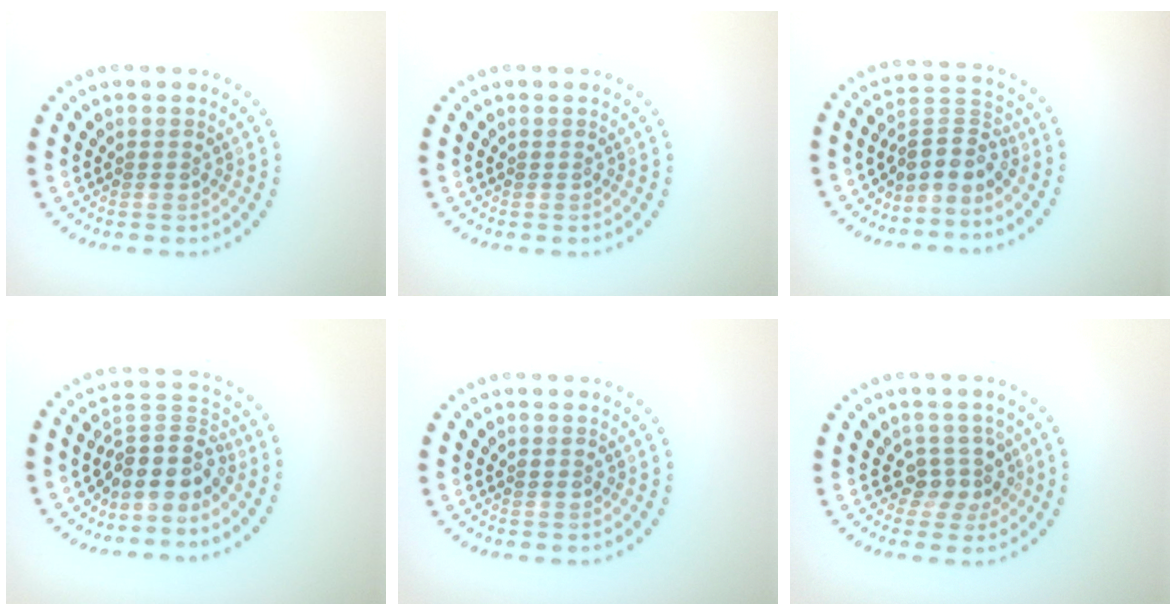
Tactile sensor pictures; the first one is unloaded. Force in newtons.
{"total": 0.0}
{"total": 3.4, "press": 2.5, "slide": 2.3}
{"total": 4.2, "press": 3.4, "slide": 2.5}
{"total": 0.7, "press": 0.7, "slide": 0.1}
{"total": 2.6, "press": 2.0, "slide": 1.7}